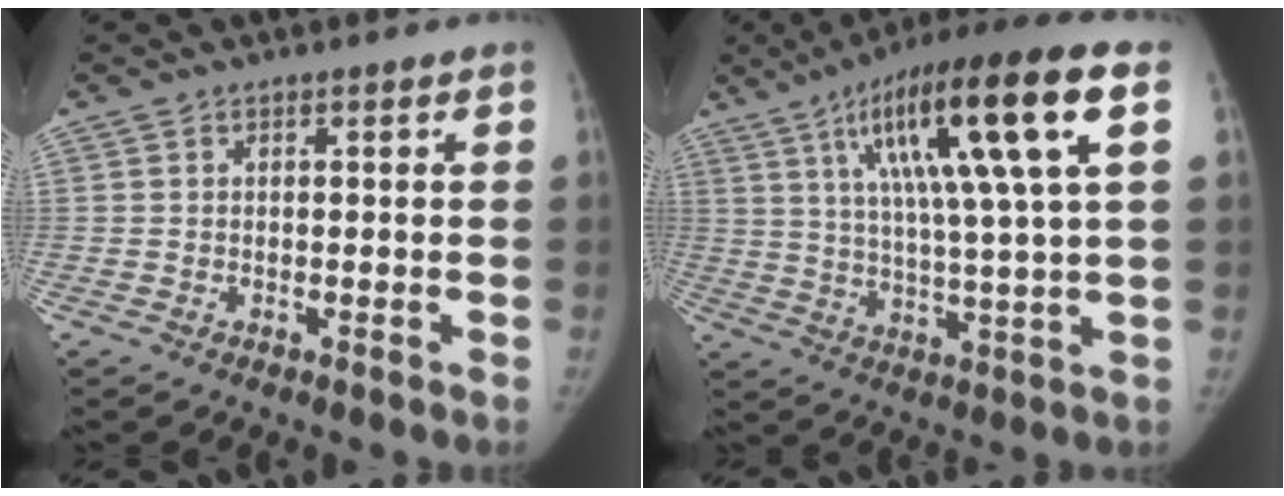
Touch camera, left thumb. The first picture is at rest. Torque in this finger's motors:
{"motor_torque": [0.87, 1.20, 1.88, -0.89, 0.16]}